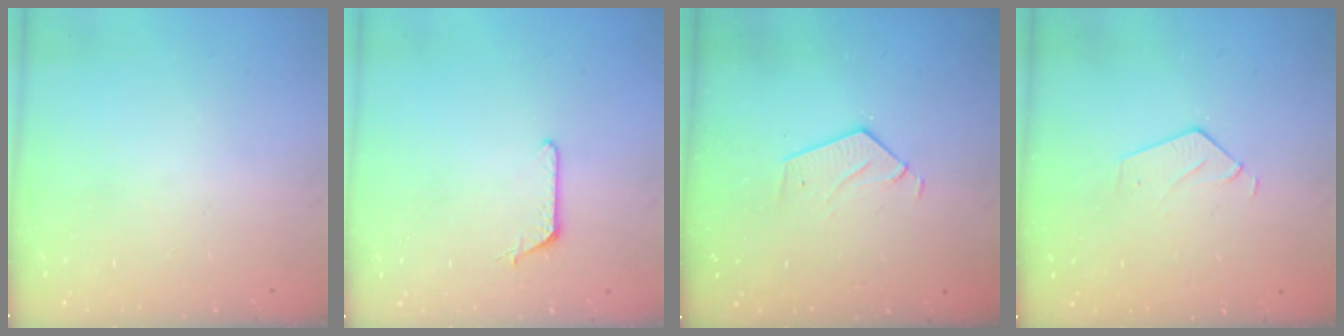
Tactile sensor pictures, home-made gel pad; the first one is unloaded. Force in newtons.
{"total": 6.3, "press": 6.3, "slide": 0.6}
{"total": 3.1, "press": 3.1, "slide": 0.2}
{"total": 2.6, "press": 2.6, "slide": 0.2}